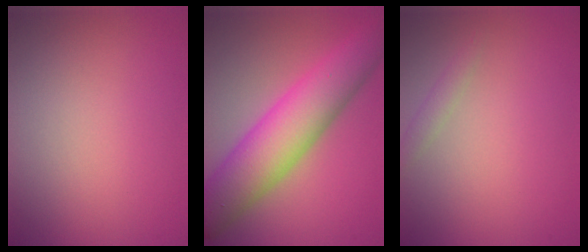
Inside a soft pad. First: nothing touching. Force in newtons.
{"total": 8.7, "press": 8.7, "slide": 0.4}
{"total": 1.0, "press": 1.0, "slide": 0.0}